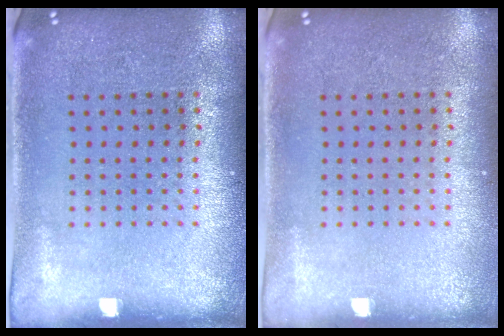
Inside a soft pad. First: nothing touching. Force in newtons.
{"total": 0.0}